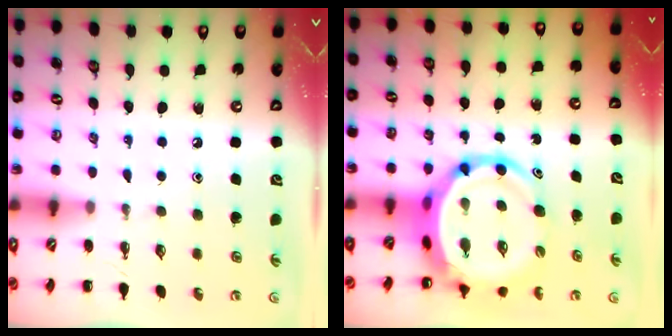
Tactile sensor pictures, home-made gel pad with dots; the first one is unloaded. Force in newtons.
{"total": 10.7, "press": 10.2, "slide": 3.1}